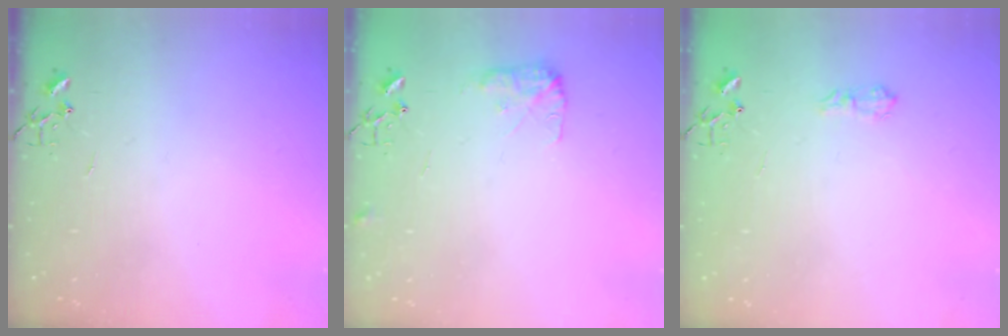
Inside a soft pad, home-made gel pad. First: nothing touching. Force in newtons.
{"total": 8.3, "press": 8.3, "slide": 0.2}
{"total": 7.0, "press": 6.9, "slide": 0.9}